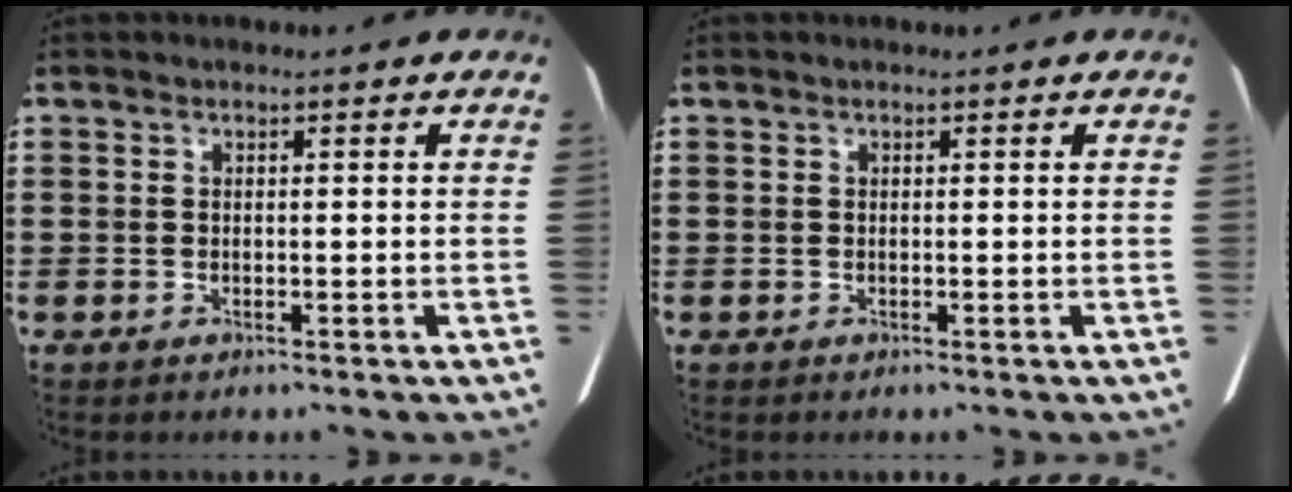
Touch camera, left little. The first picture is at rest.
{"total": 0.0}